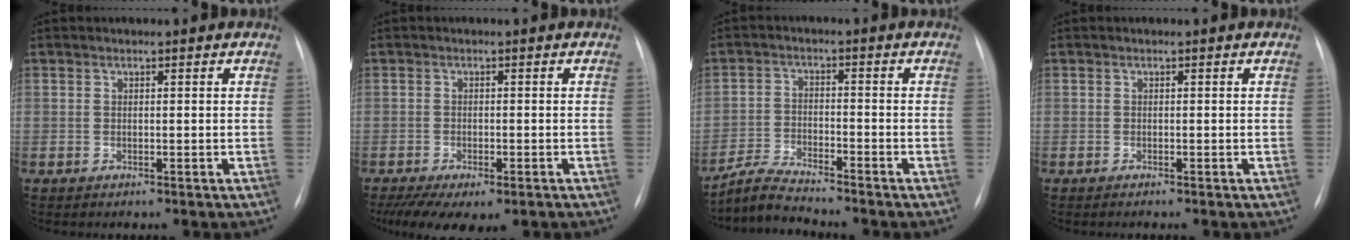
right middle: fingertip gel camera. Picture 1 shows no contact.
{"total": 9.6, "force": [-6.4, 3.8, 6.1], "torque": [-0.104, -0.016, -0.090]}
{"total": 5.2, "force": [-5.1, -0.4, 0.8], "torque": [-0.023, -0.018, -0.098]}
{"total": 0.8, "force": [-0.7, 0.0, 0.4], "torque": [-0.008, -0.002, -0.010]}